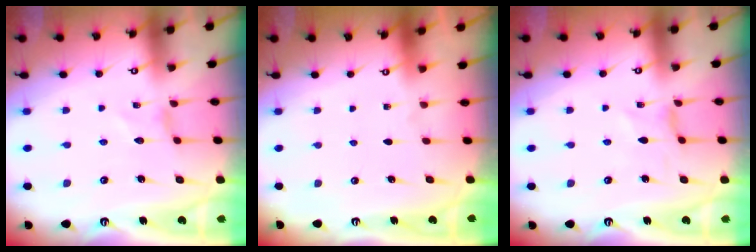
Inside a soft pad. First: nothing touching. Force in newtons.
{"total": 0.0}
{"total": 0.0}